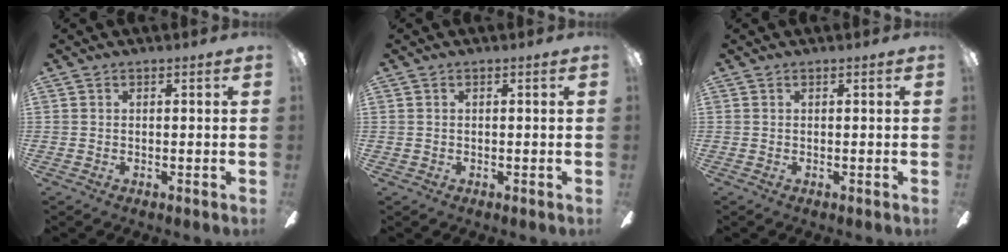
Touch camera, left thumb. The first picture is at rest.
{"total": 0.6, "force": [-0.2, 0.5, 0.1], "torque": [0.000, 0.004, -0.005]}
{"total": 0.0}